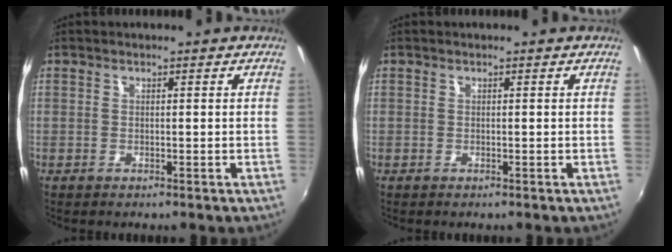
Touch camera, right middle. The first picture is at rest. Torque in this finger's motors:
{"motor_torque": [0.10, -0.29, 0.04, 0.00]}